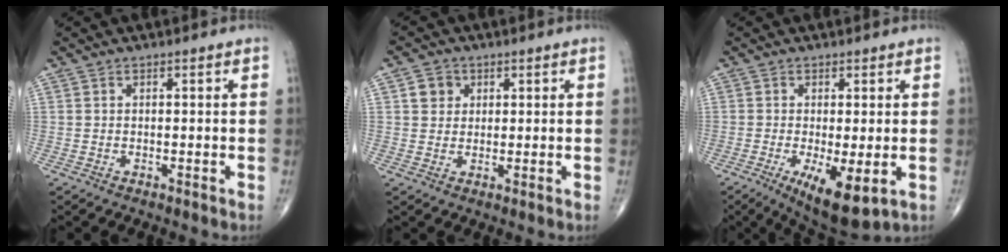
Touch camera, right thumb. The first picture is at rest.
{"total": 3.6, "force": [1.2, 3.2, 1.1], "torque": [-0.002, -0.003, 0.017]}
{"total": 9.2, "force": [-2.6, 3.0, 8.3], "torque": [-0.136, -0.022, -0.034]}